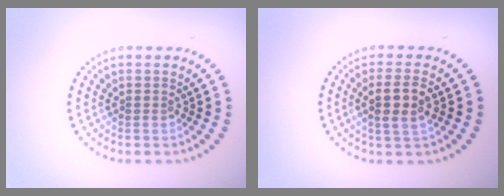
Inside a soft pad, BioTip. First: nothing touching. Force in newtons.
{"total": 2.8, "press": 2.6, "slide": 1.0}